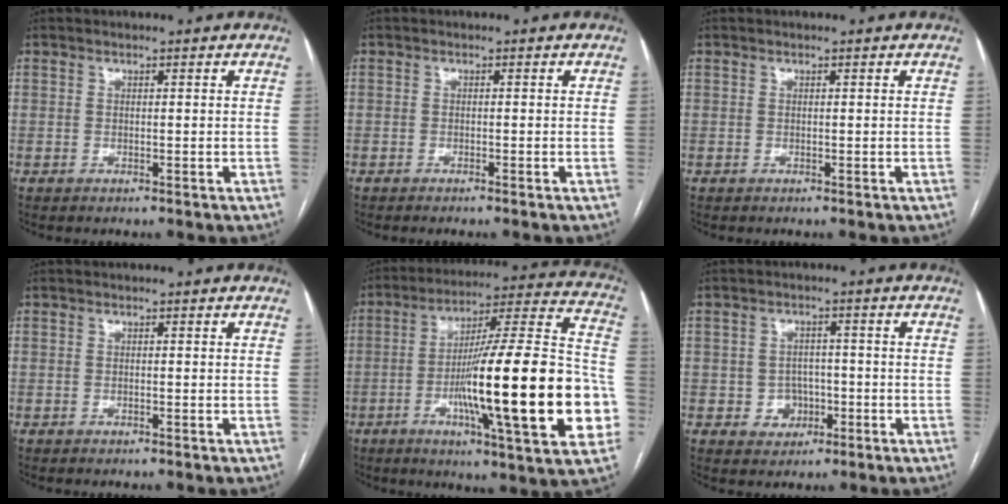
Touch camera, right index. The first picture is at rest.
{"total": 1.1, "force": [-1.0, -0.2, 0.6], "torque": [-0.010, 0.002, -0.014]}
{"total": 0.0}
{"total": 0.0}
{"total": 28.2, "force": [-6.4, 2.4, 27.4], "torque": [-0.363, 0.001, -0.104]}
{"total": 4.0, "force": [-1.3, 3.6, 1.3], "torque": [-0.010, 0.012, -0.012]}